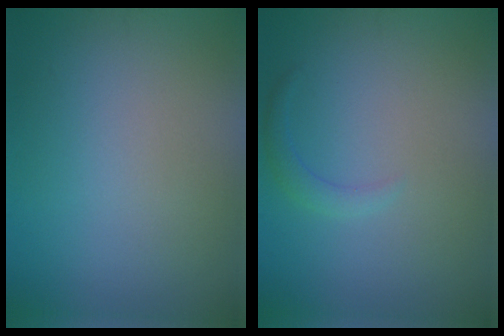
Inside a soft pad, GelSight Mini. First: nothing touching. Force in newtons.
{"total": 1.2, "press": 1.2, "slide": 0.1}